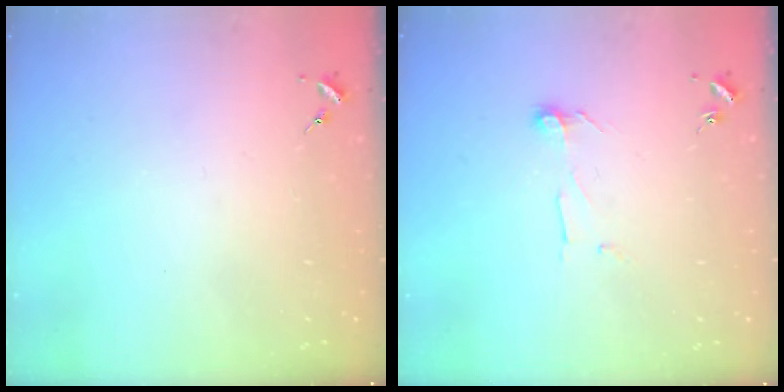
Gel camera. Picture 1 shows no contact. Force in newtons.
{"total": 6.4, "press": 6.4, "slide": 0.3}